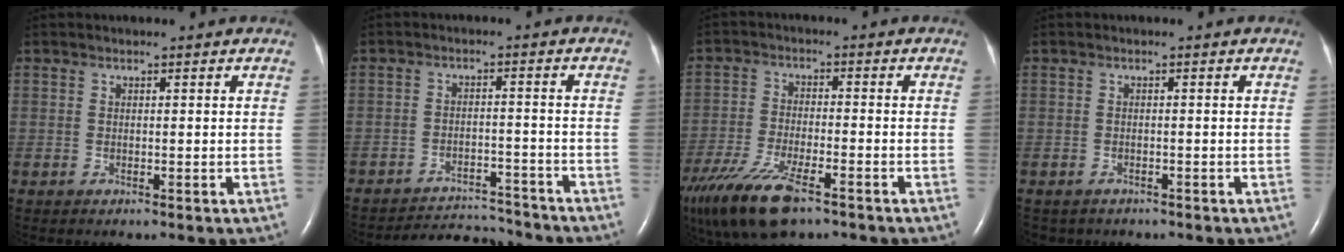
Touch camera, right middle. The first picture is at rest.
{"total": 8.1, "force": [-8.0, 1.1, -0.2], "torque": [0.001, 0.004, -0.120]}
{"total": 15.1, "force": [-10.2, 4.7, 10.1], "torque": [-0.239, -0.037, -0.182]}
{"total": 2.4, "force": [-2.0, 1.4, 0.1], "torque": [-0.006, 0.002, -0.026]}